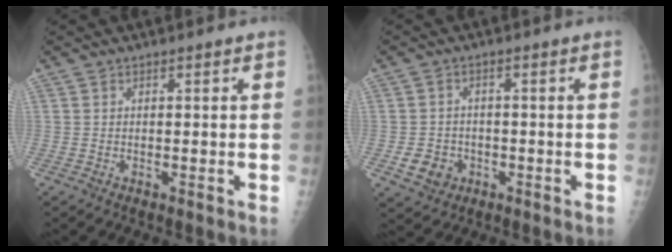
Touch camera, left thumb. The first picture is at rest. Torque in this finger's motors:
{"motor_torque": [-0.60, 0.84, 0.12, 0.03, -0.01]}